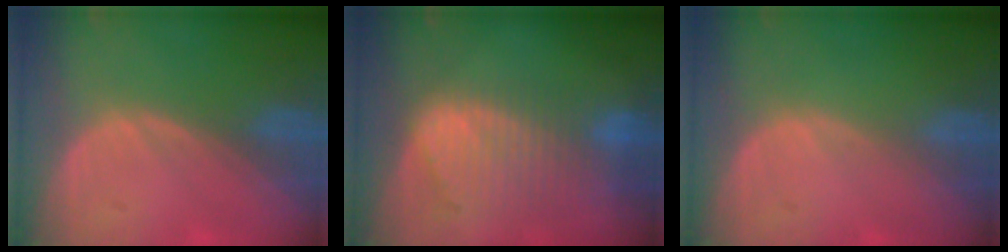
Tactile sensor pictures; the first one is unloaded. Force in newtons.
{"total": 9.2, "press": 8.1, "slide": 4.3}
{"total": 0.0}